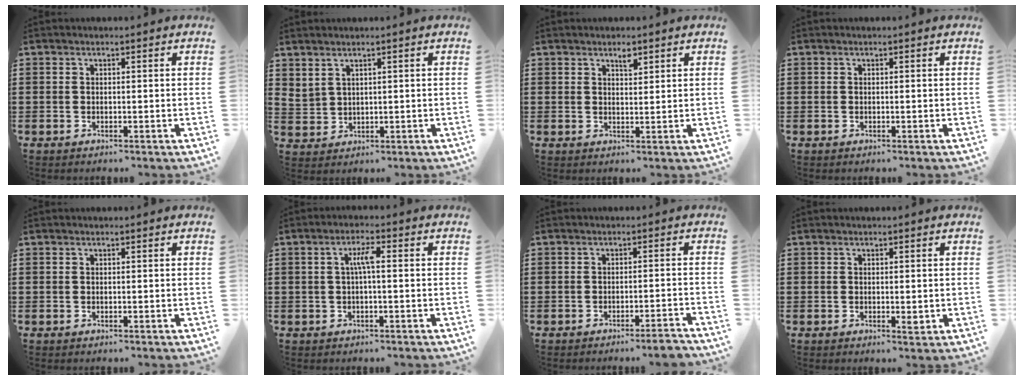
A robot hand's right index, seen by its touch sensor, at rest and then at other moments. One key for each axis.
{"total": 0.8, "fx": 0.6, "fy": 0.4, "fz": 0.3, "tx": -0.007, "ty": 0.003, "tz": 0.011}
{"total": 2.0, "fx": 1.4, "fy": 0.8, "fz": 1.2, "tx": -0.010, "ty": -0.003, "tz": 0.021}
{"total": 0.0}
{"total": 0.0}
{"total": 3.1, "fx": 0.0, "fy": 0.5, "fz": 3.1, "tx": -0.060, "ty": 0.006, "tz": -0.003}
{"total": 2.7, "fx": -2.4, "fy": -0.2, "fz": 1.4, "tx": -0.023, "ty": -0.003, "tz": -0.045}
{"total": 1.2, "fx": -0.1, "fy": 0.5, "fz": 1.1, "tx": -0.019, "ty": -0.001, "tz": -0.002}